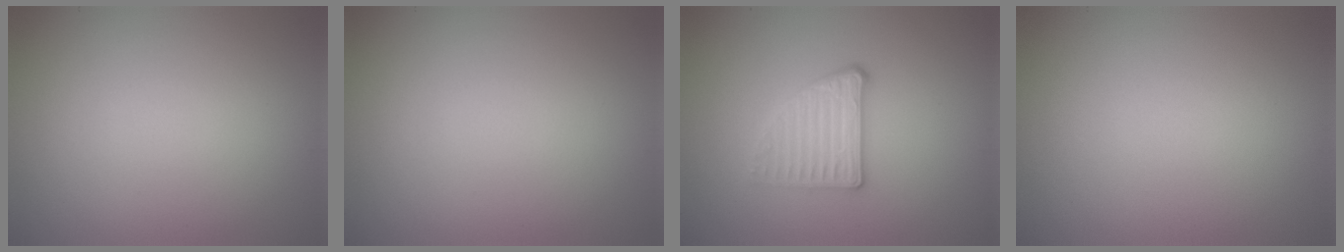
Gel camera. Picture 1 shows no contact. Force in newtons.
{"total": 0.0}
{"total": 2.7, "press": 2.4, "slide": 1.1}
{"total": 0.0}